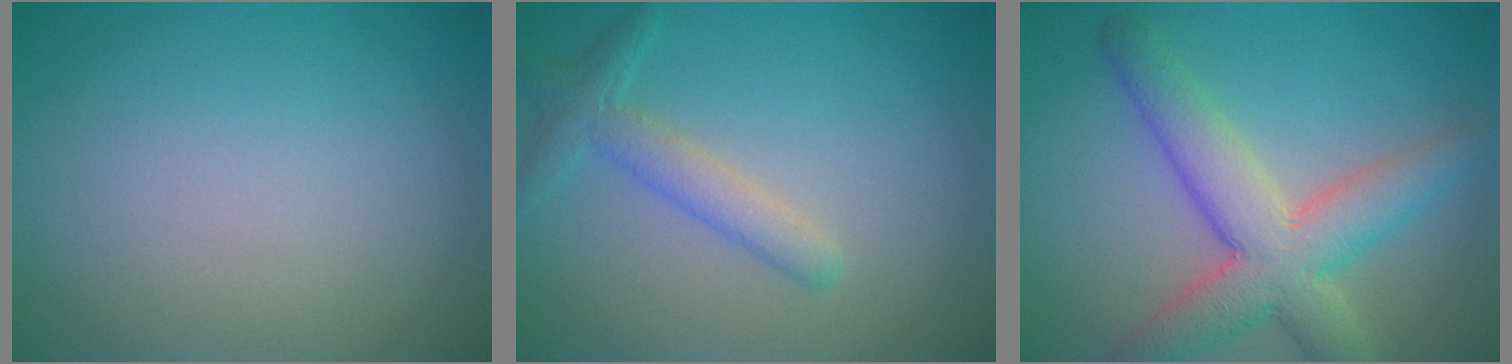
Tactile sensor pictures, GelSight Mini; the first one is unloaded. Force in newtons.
{"total": 2.8, "press": 2.8, "slide": 0.1}
{"total": 7.0, "press": 7.0, "slide": 0.6}